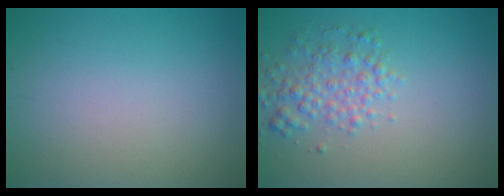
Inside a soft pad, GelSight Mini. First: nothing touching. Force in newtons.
{"total": 3.1, "press": 3.1, "slide": 0.1}